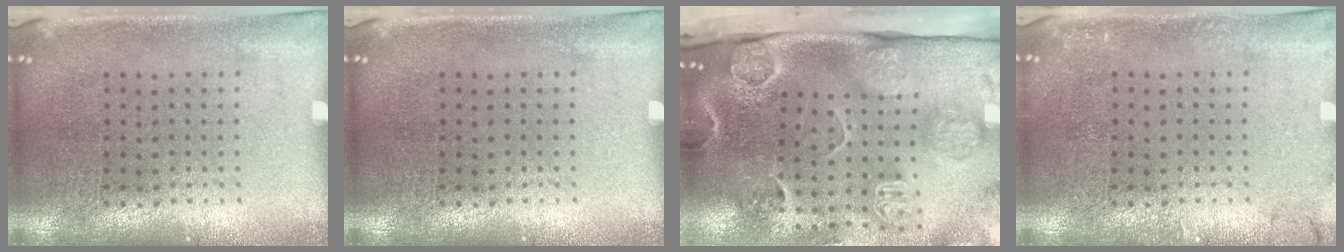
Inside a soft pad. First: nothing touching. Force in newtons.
{"total": 0.0}
{"total": 4.6, "press": 3.4, "slide": 3.1}
{"total": 1.4, "press": 1.4, "slide": 0.2}